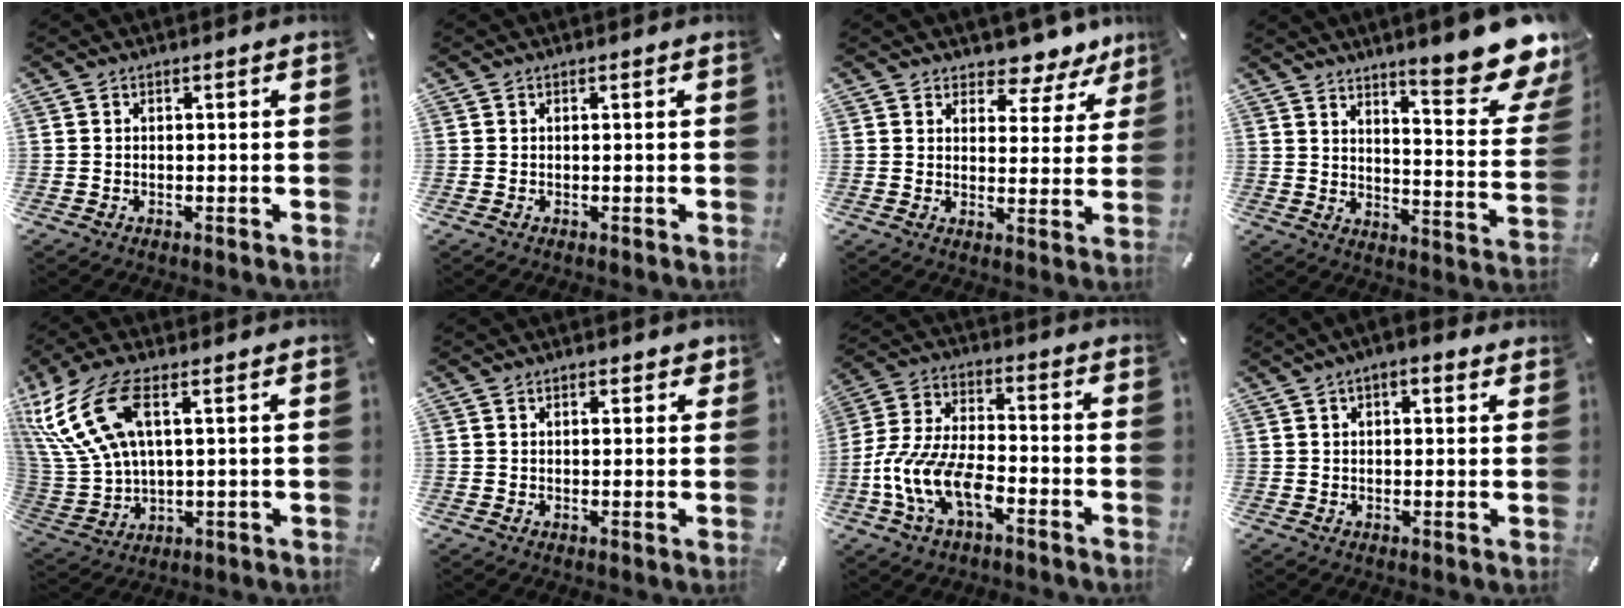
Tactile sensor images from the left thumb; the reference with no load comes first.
{"total": 0.0}
{"total": 6.1, "force": [5.2, 2.8, 1.6], "torque": [-0.008, -0.051, 0.085]}
{"total": 14.6, "force": [11.2, 3.7, 8.6], "torque": [-0.111, -0.108, 0.182]}
{"total": 16.6, "force": [6.8, 8.3, 12.7], "torque": [-0.292, -0.017, 0.123]}
{"total": 1.8, "force": [1.0, 1.2, 0.9], "torque": [-0.010, 0.002, 0.016]}
{"total": 12.5, "force": [-6.0, 6.6, 8.7], "torque": [-0.191, 0.016, -0.111]}
{"total": 3.6, "force": [1.6, 1.7, 2.7], "torque": [-0.047, 0.004, 0.025]}